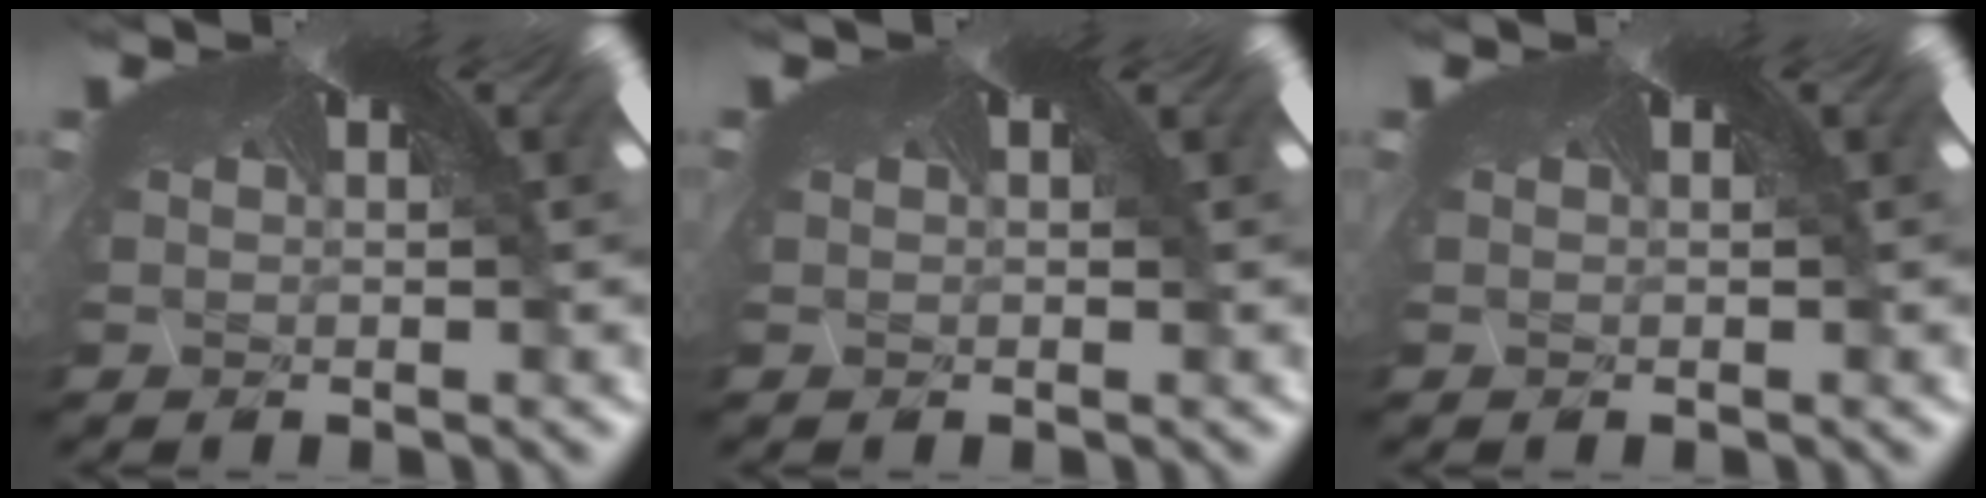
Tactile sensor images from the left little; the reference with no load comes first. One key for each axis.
{"total": 0.0}
{"total": 0.0}